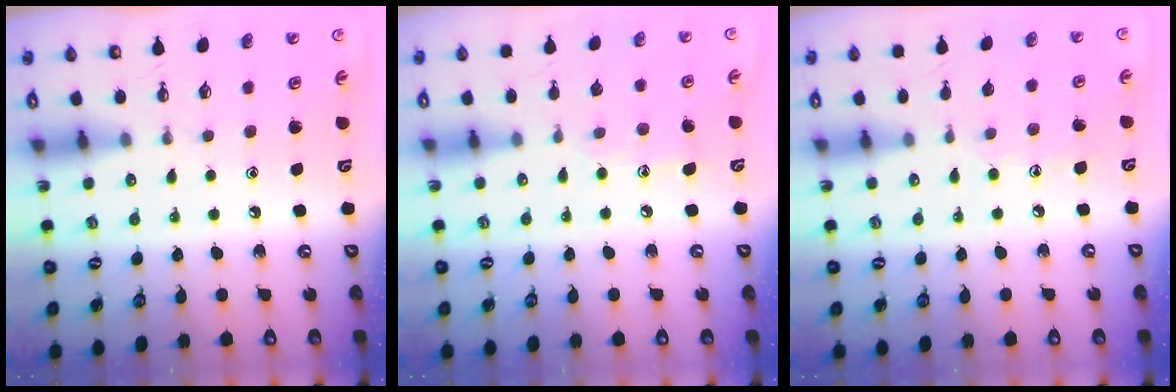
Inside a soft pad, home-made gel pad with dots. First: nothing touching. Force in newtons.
{"total": 7.0, "press": 7.0, "slide": 0.2}
{"total": 4.9, "press": 4.9, "slide": 0.5}